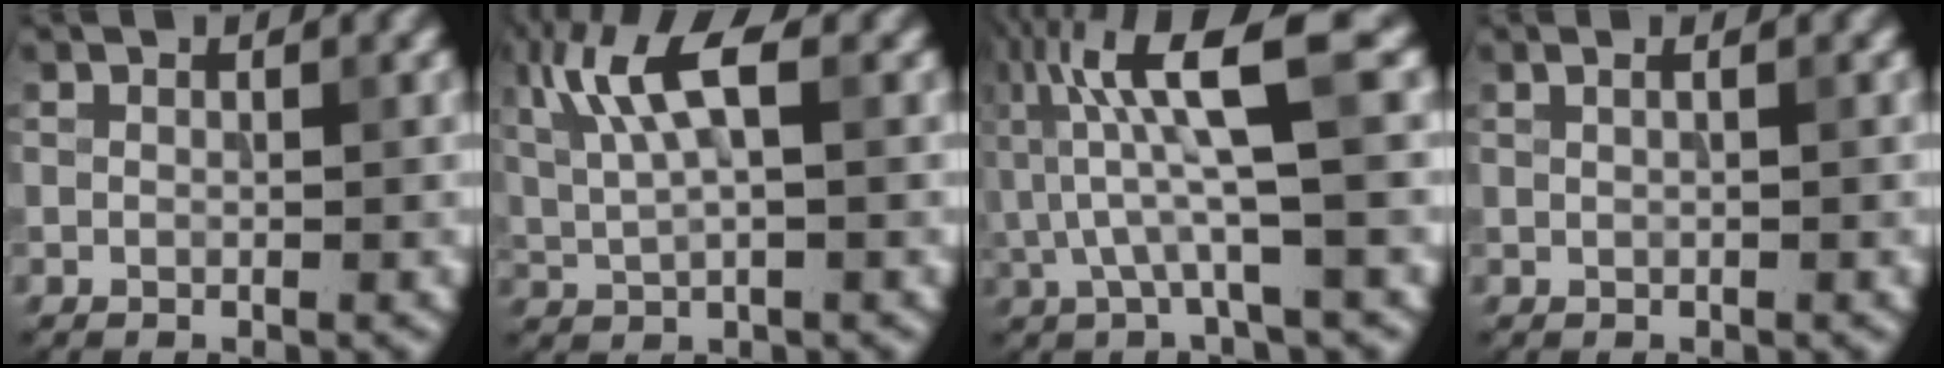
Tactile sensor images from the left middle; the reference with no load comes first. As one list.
[{"total": 6.0, "force": [2.0, 1.7, 5.4], "torque": [-0.123, 0.008, 0.044]}, {"total": 7.8, "force": [1.1, 1.3, 7.6], "torque": [-0.145, 0.010, 0.022]}, {"total": 2.1, "force": [0.9, 1.1, 1.5], "torque": [-0.004, 0.007, -0.009]}]